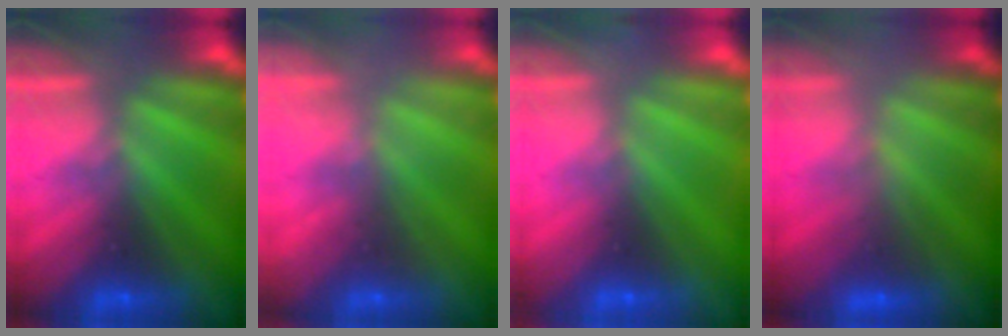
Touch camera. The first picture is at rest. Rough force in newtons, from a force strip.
{"total": 2.1}
{"total": 2.9}
{"total": 2.2}